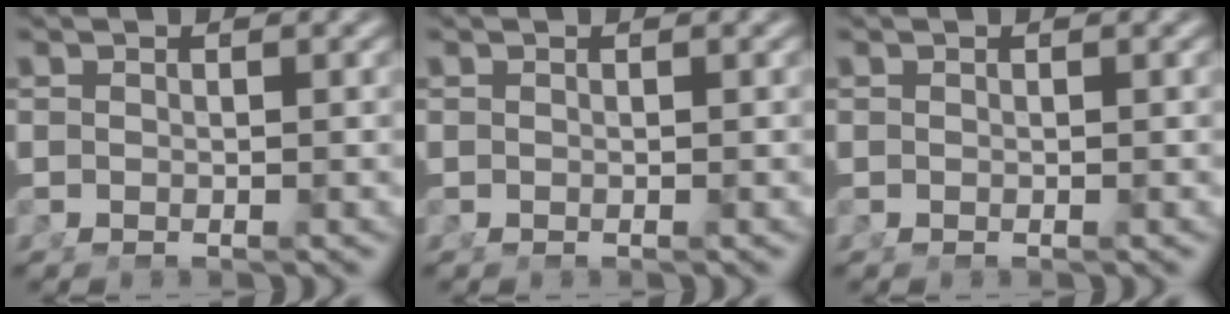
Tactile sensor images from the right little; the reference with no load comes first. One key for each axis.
{"total": 0.0}
{"total": 0.0}